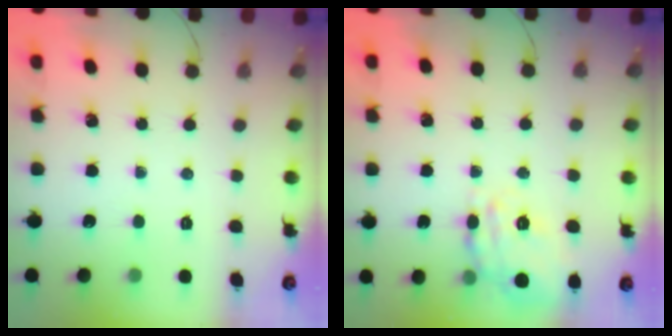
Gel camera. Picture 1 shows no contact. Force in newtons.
{"total": 9.6, "press": 9.4, "slide": 1.8}